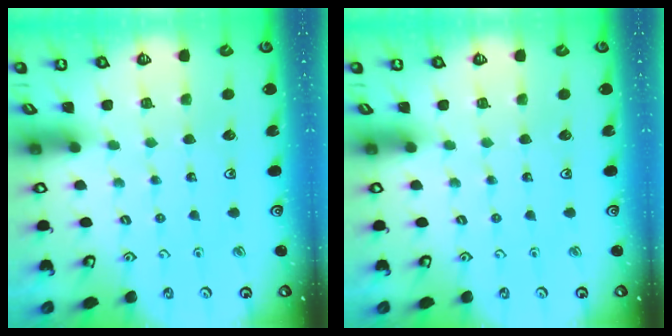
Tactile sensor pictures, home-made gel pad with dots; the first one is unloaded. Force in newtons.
{"total": 0.0}